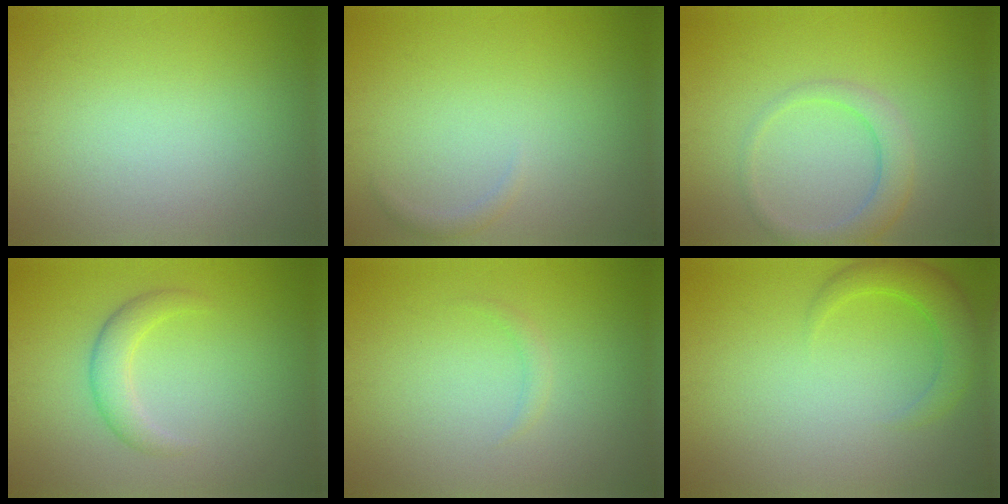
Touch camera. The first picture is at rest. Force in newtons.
{"total": 0.8, "press": 0.8, "slide": 0.0}
{"total": 2.9, "press": 2.9, "slide": 0.2}
{"total": 2.4, "press": 2.4, "slide": 0.1}
{"total": 0.8, "press": 0.8, "slide": 0.0}
{"total": 3.3, "press": 3.3, "slide": 0.3}